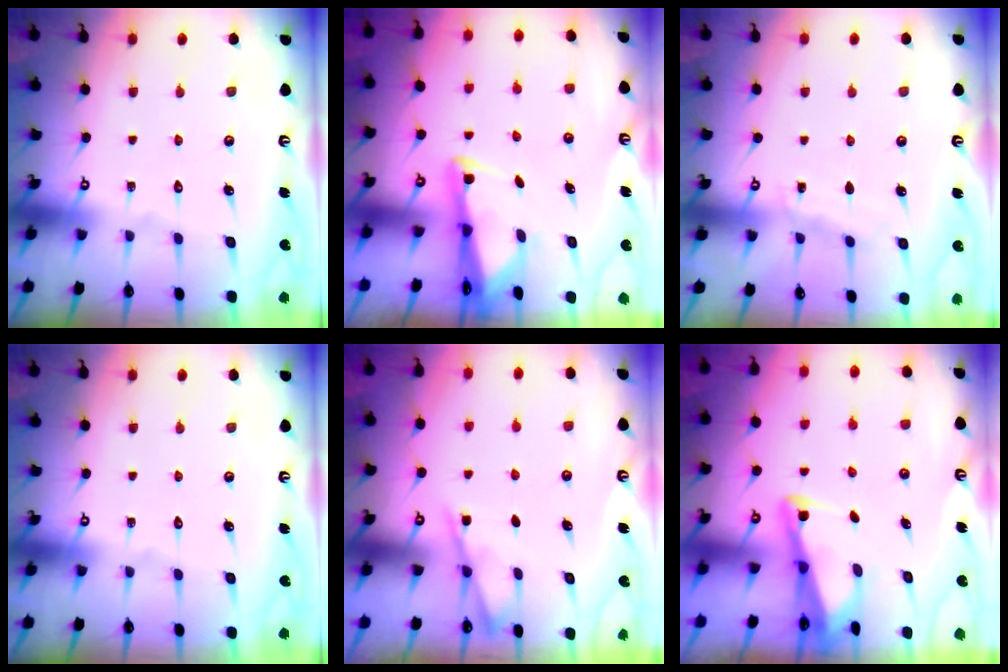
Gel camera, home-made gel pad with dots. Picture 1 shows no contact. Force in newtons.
{"total": 2.6, "press": 2.6, "slide": 0.5}
{"total": 4.7, "press": 4.7, "slide": 0.6}
{"total": 0.0}
{"total": 4.9, "press": 4.8, "slide": 0.7}
{"total": 2.5, "press": 2.5, "slide": 0.2}